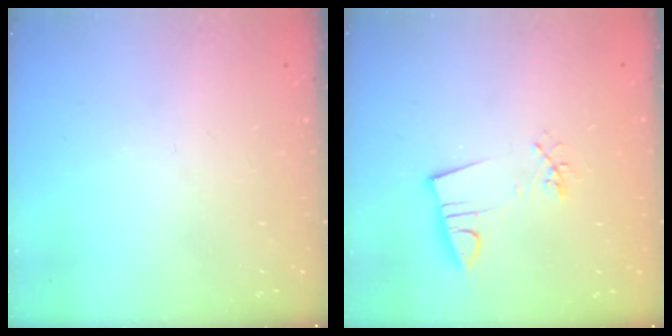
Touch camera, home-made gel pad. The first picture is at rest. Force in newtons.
{"total": 3.4, "press": 2.0, "slide": 2.7}